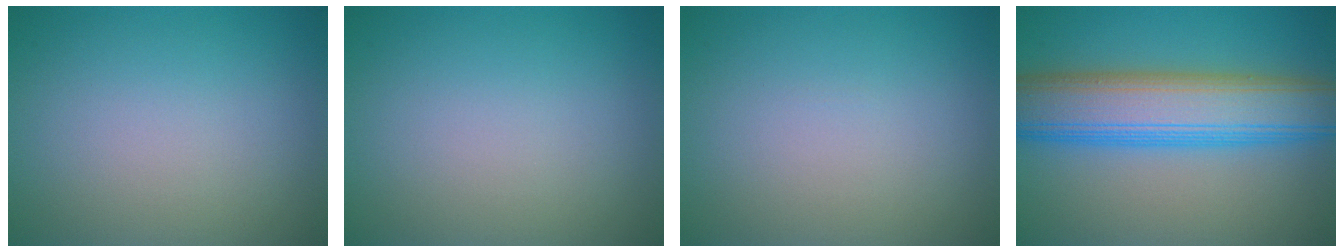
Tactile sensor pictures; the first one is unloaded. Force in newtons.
{"total": 0.0}
{"total": 0.0}
{"total": 9.8, "press": 9.8, "slide": 0.3}